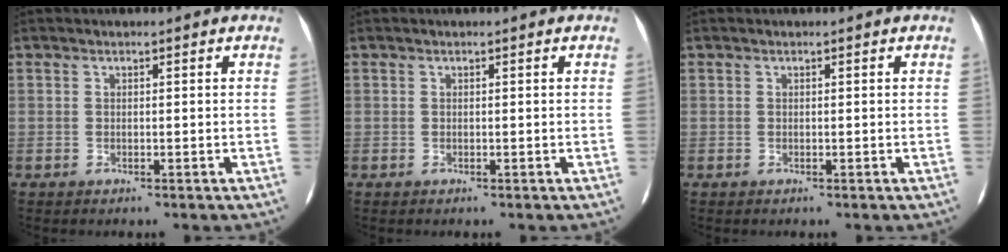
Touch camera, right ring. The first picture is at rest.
{"total": 0.0}
{"total": 0.0}